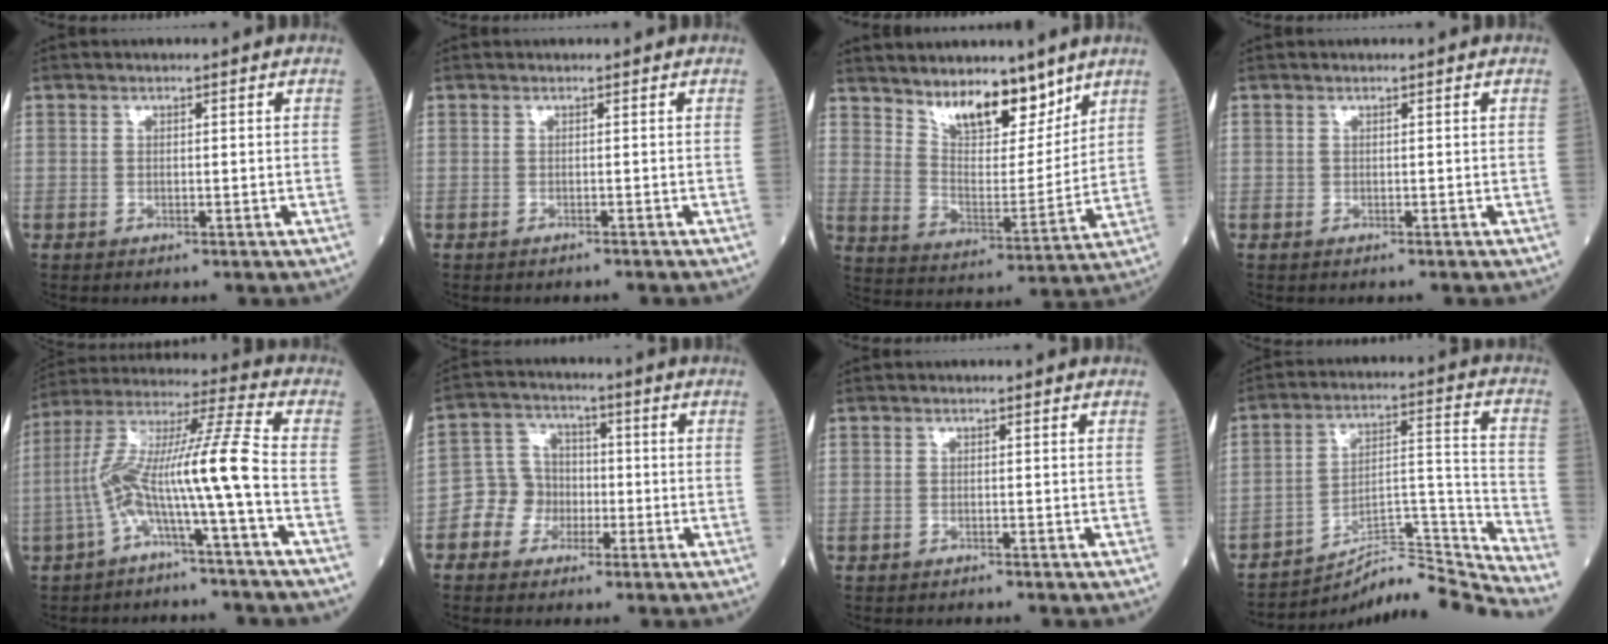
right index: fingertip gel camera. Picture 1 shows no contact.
{"total": 1.4, "force": [-1.2, 0.0, 0.6], "torque": [-0.011, 0.000, -0.014]}
{"total": 10.4, "force": [8.0, 3.5, 5.6], "torque": [-0.094, -0.006, 0.150]}
{"total": 0.0}
{"total": 12.0, "force": [-3.8, -0.9, 11.4], "torque": [-0.220, 0.034, -0.077]}
{"total": 6.0, "force": [-2.6, 5.2, 1.4], "torque": [-0.029, 0.023, -0.052]}
{"total": 1.5, "force": [-1.4, 0.0, 0.5], "torque": [-0.008, 0.000, -0.018]}
{"total": 15.3, "force": [-15.0, -2.3, 2.0], "torque": [-0.012, 0.053, -0.244]}